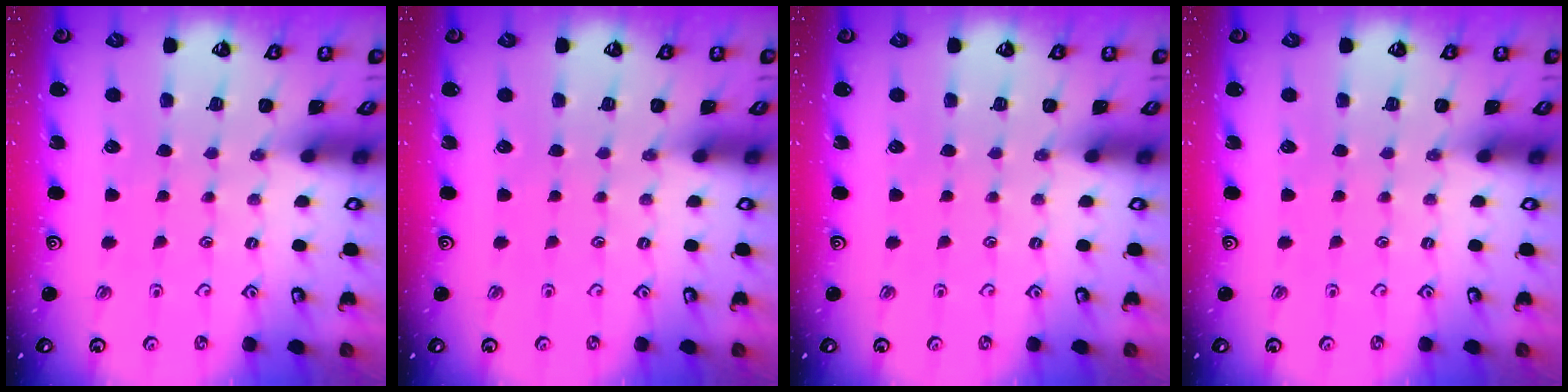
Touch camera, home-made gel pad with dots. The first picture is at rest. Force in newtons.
{"total": 0.0}
{"total": 0.0}
{"total": 0.0}